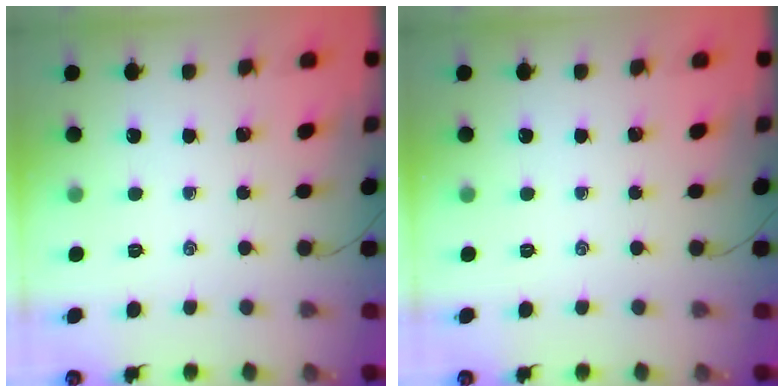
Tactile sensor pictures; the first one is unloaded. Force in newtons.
{"total": 0.0}